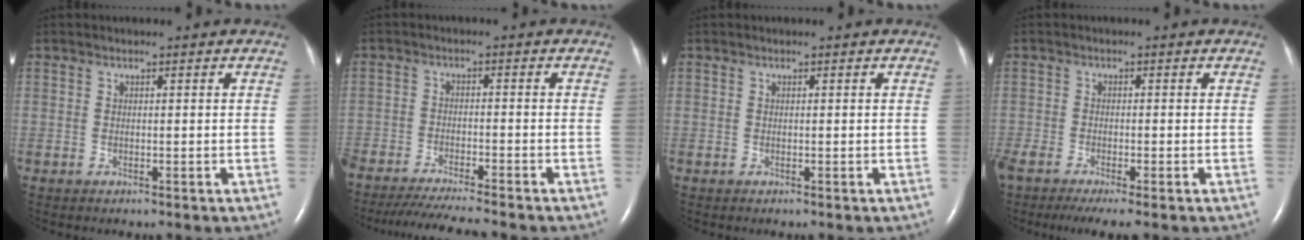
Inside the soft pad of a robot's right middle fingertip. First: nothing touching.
{"total": 10.8, "force": [-9.8, -0.2, 4.7], "torque": [-0.063, -0.027, -0.157]}
{"total": 0.0}
{"total": 9.3, "force": [-7.6, 1.2, 5.4], "torque": [-0.084, -0.017, -0.119]}